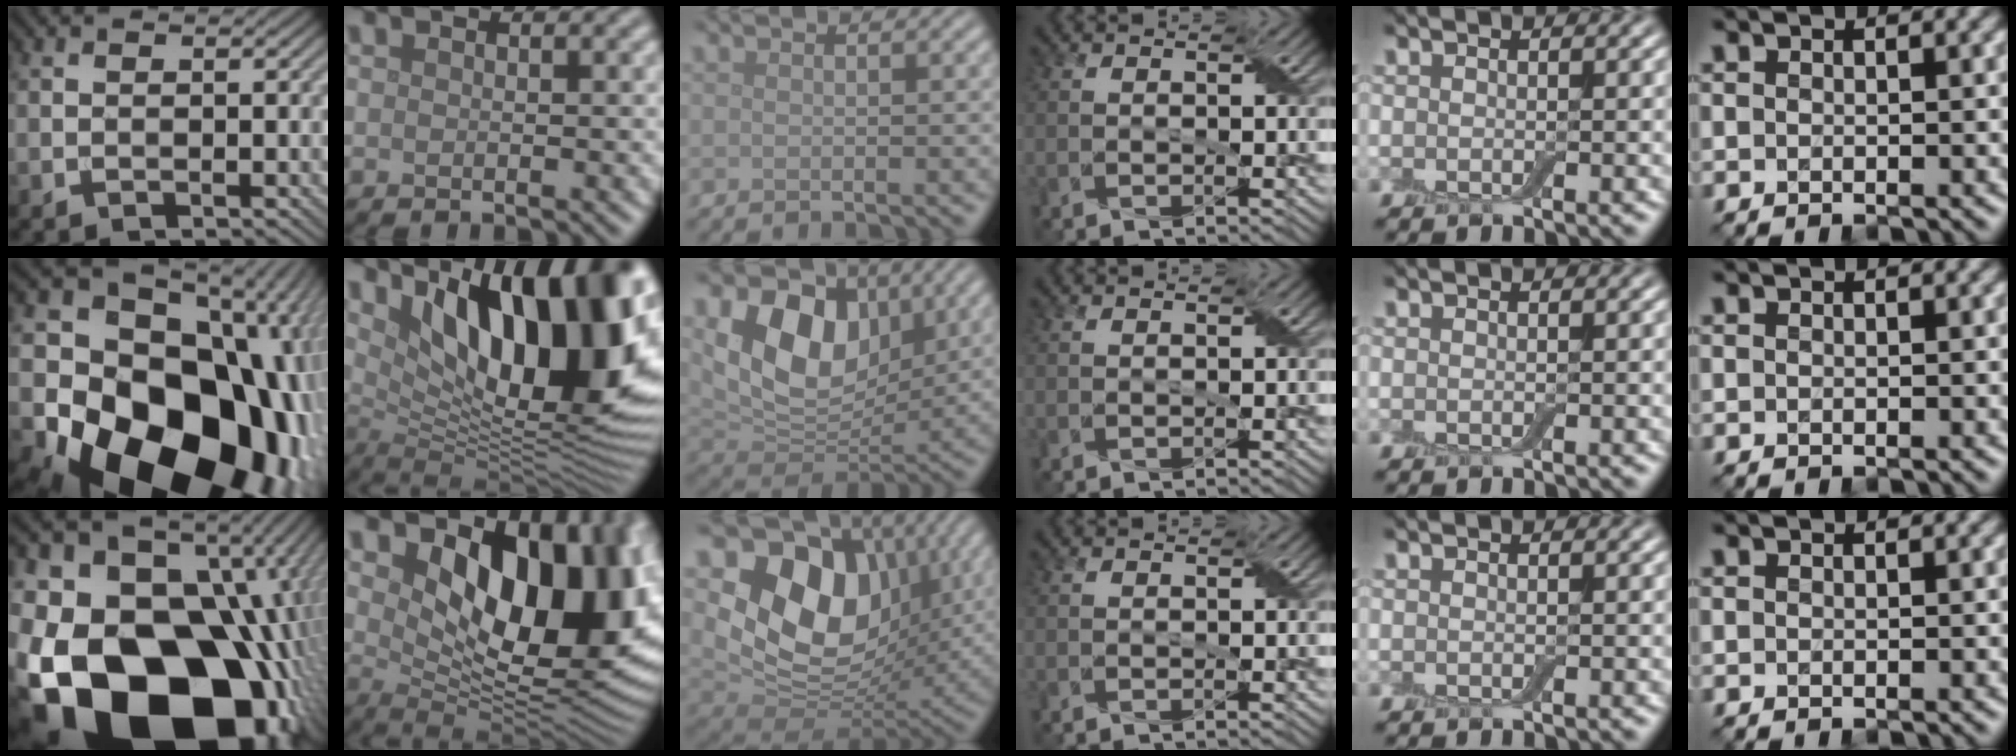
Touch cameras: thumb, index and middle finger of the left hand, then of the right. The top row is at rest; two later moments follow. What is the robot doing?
{"motion": "peel", "object": "aluminum foil"}